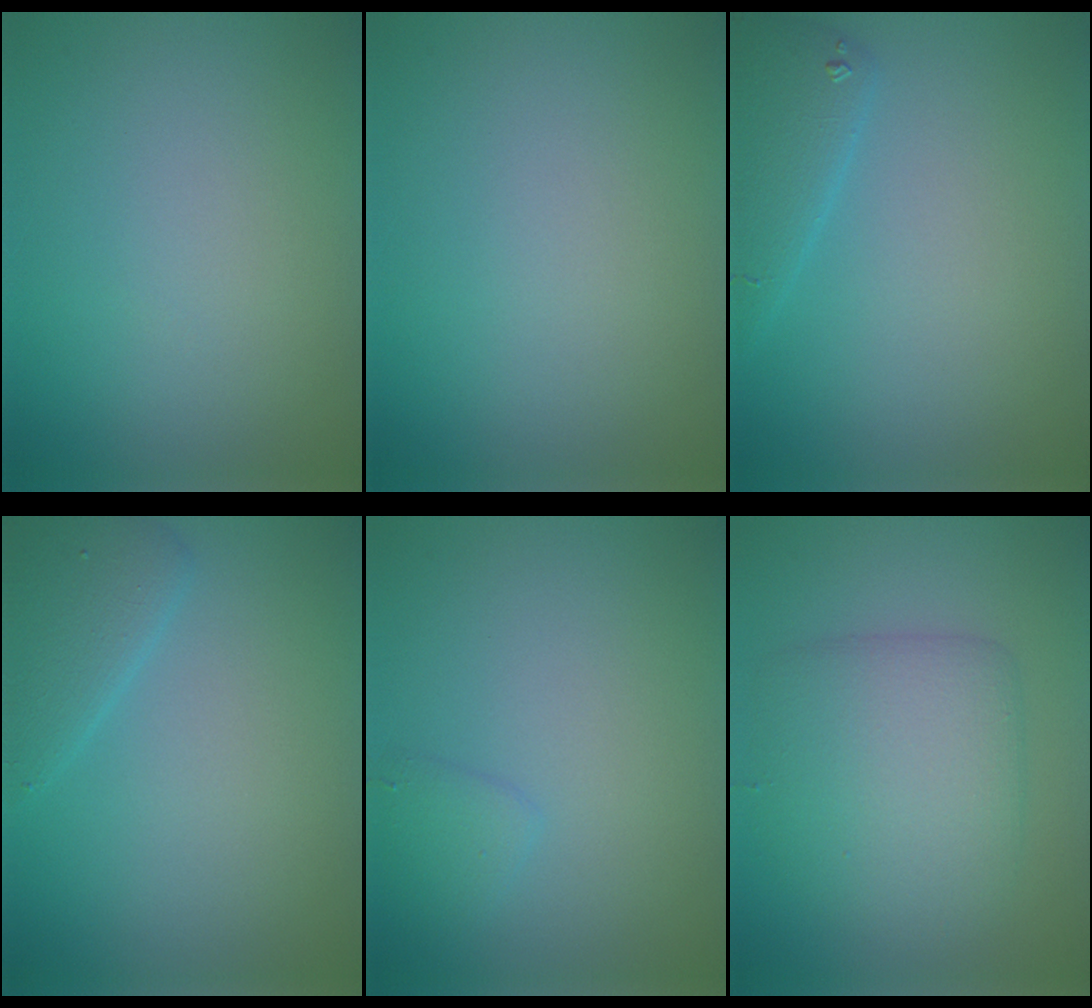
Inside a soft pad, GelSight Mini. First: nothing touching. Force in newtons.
{"total": 0.0}
{"total": 2.9, "press": 2.9, "slide": 0.2}
{"total": 2.9, "press": 2.9, "slide": 0.2}
{"total": 1.2, "press": 1.2, "slide": 0.1}
{"total": 5.4, "press": 5.4, "slide": 0.0}